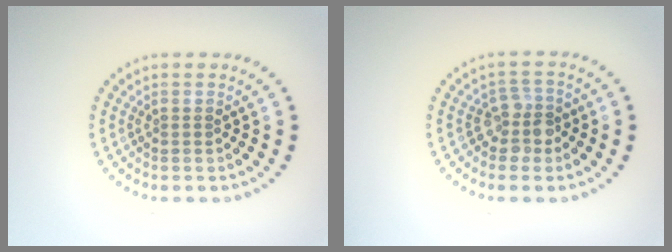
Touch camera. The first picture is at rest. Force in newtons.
{"total": 2.4, "press": 2.0, "slide": 1.4}